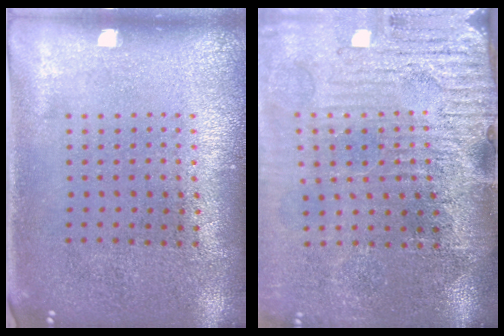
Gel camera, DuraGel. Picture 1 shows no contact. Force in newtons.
{"total": 4.6, "press": 4.0, "slide": 2.4}